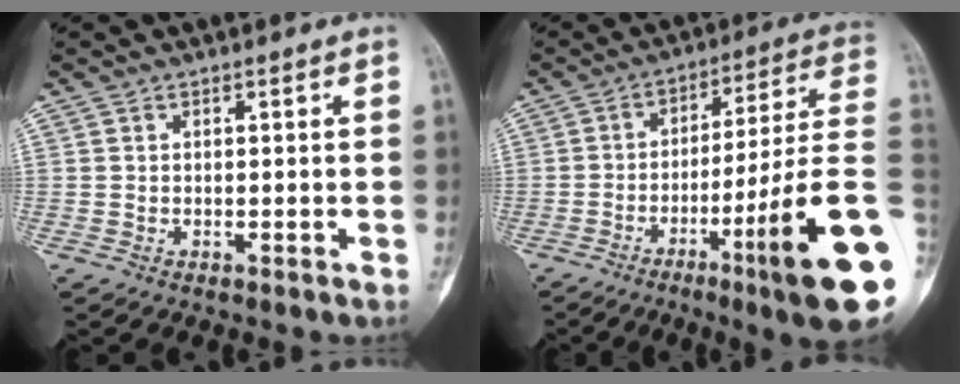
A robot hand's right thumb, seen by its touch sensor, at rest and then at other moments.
{"total": 21.1, "force": [-6.5, 0.5, 20.0], "torque": [-0.271, 0.014, -0.102]}